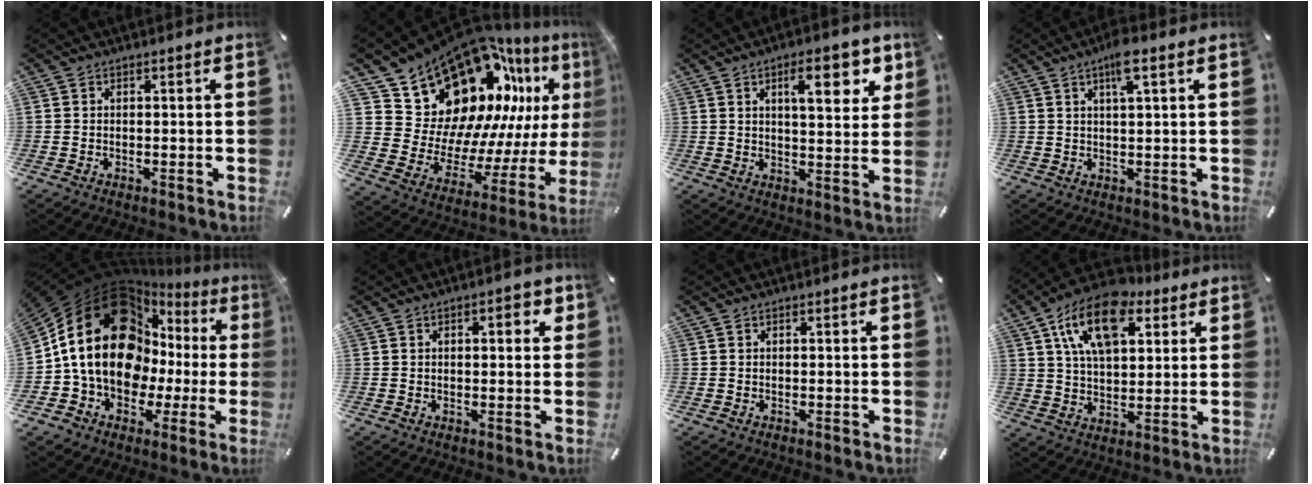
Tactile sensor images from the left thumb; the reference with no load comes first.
{"total": 20.5, "force": [14.4, 12.2, 8.0], "torque": [-0.118, -0.140, 0.275]}
{"total": 11.4, "force": [5.3, 4.3, 9.1], "torque": [-0.122, -0.016, 0.080]}
{"total": 5.6, "force": [3.0, 0.9, 4.7], "torque": [-0.090, 0.003, 0.048]}
{"total": 24.9, "force": [3.9, 18.8, 15.9], "torque": [-0.323, -0.031, 0.080]}
{"total": 3.5, "force": [1.0, 1.7, 2.9], "torque": [-0.035, -0.001, 0.010]}
{"total": 0.0}
{"total": 16.7, "force": [8.1, 9.5, 11.2], "torque": [-0.195, -0.014, 0.141]}